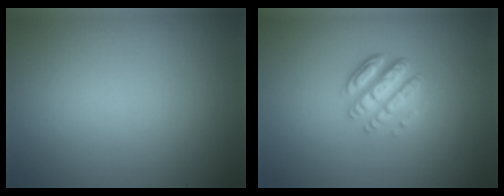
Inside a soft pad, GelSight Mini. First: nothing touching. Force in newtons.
{"total": 4.1, "press": 3.2, "slide": 2.5}